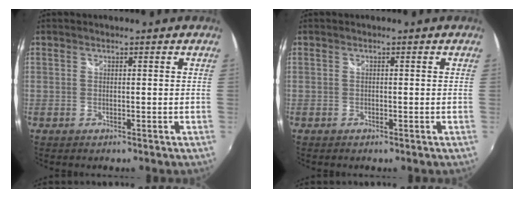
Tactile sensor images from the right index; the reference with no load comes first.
{"total": 0.0}